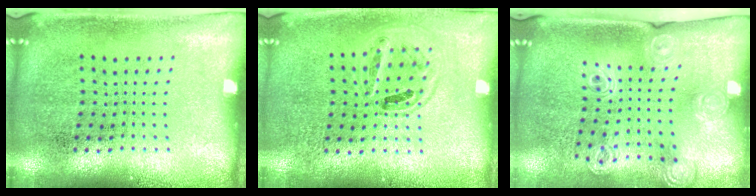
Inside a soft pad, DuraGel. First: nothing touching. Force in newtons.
{"total": 0.9, "press": 0.8, "slide": 0.3}
{"total": 1.4, "press": 1.4, "slide": 0.4}